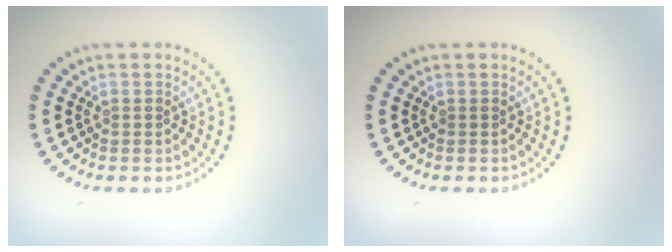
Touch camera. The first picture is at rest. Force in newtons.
{"total": 0.0}